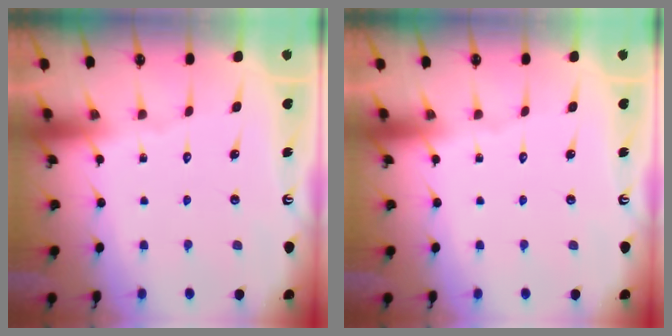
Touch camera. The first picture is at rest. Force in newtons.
{"total": 0.0}